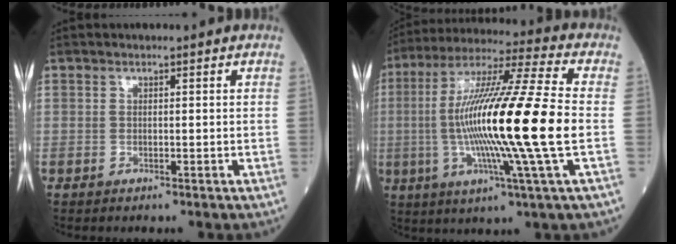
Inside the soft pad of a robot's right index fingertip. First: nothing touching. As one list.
[{"total": 21.4, "force": [-2.0, -1.1, 21.3], "torque": [-0.402, -0.009, -0.053]}]